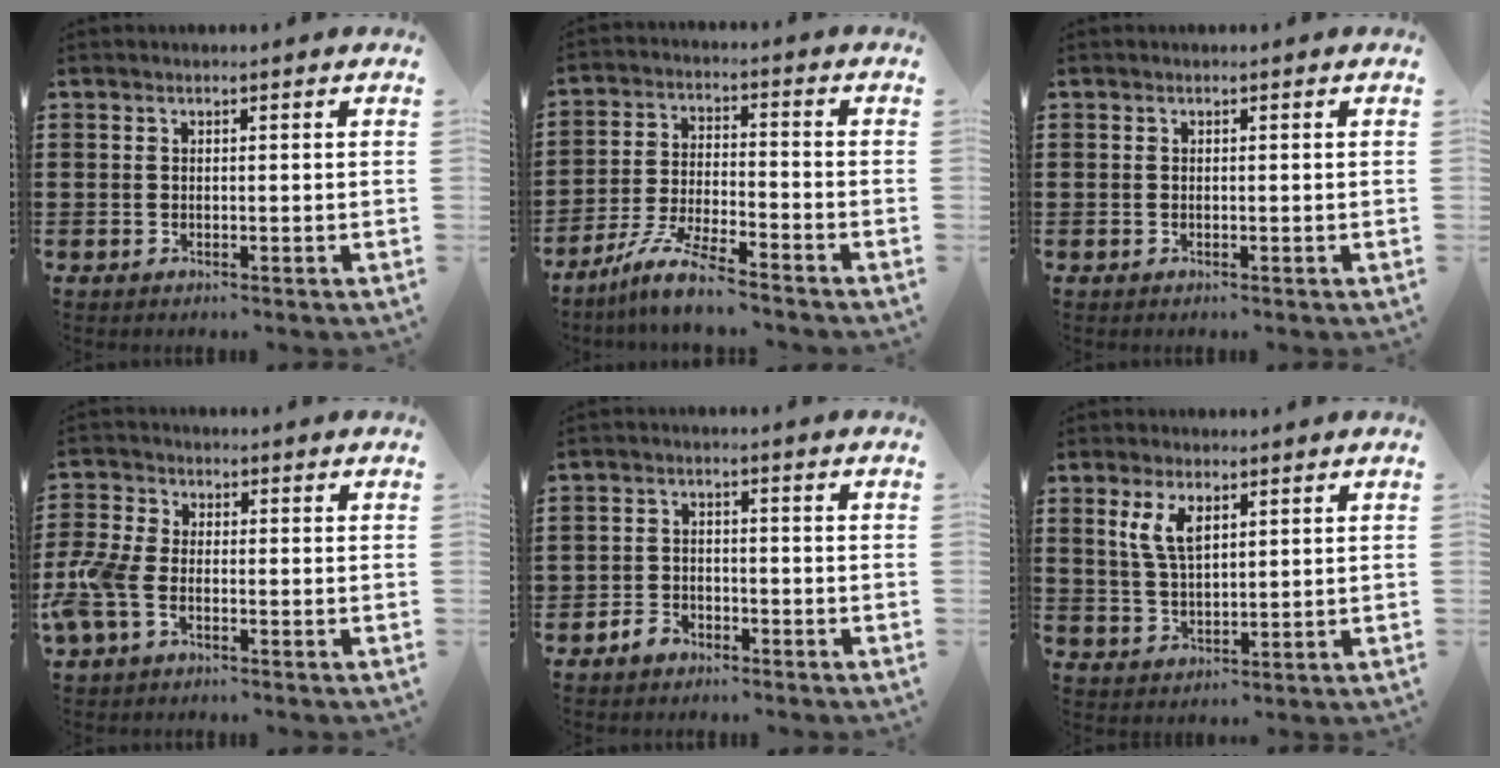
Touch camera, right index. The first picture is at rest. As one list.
[{"total": 7.4, "force": [-6.4, 0.2, 3.6], "torque": [-0.090, -0.007, -0.130]}, {"total": 0.0}, {"total": 5.5, "force": [-2.4, 2.8, 4.1], "torque": [-0.112, -0.005, -0.052]}, {"total": 2.6, "force": [-2.0, 1.5, 0.5], "torque": [-0.014, 0.006, -0.043]}, {"total": 5.1, "force": [2.3, 2.3, 4.0], "torque": [-0.087, 0.006, 0.040]}]